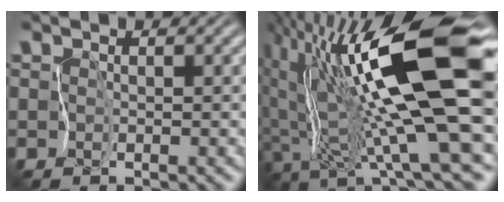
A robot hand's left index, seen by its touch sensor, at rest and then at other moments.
{"total": 16.1, "force": [4.0, 3.3, 15.3], "torque": [-0.297, -0.001, 0.078]}